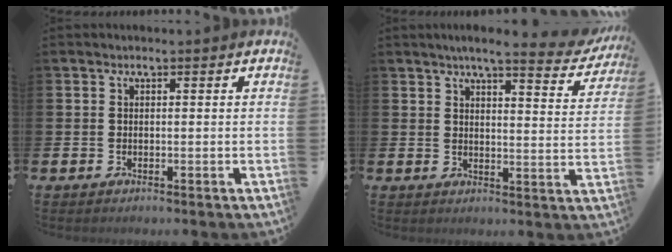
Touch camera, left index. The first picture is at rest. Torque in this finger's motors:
{"motor_torque": [1.03, -1.11, 0.31, 0.14]}